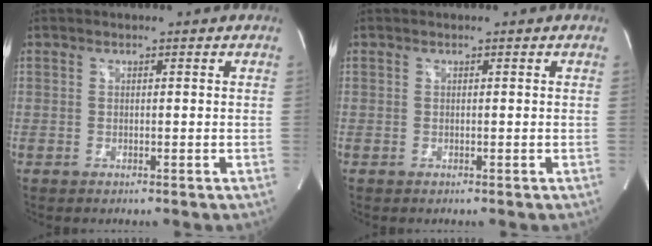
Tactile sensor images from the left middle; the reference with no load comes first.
{"total": 0.0}